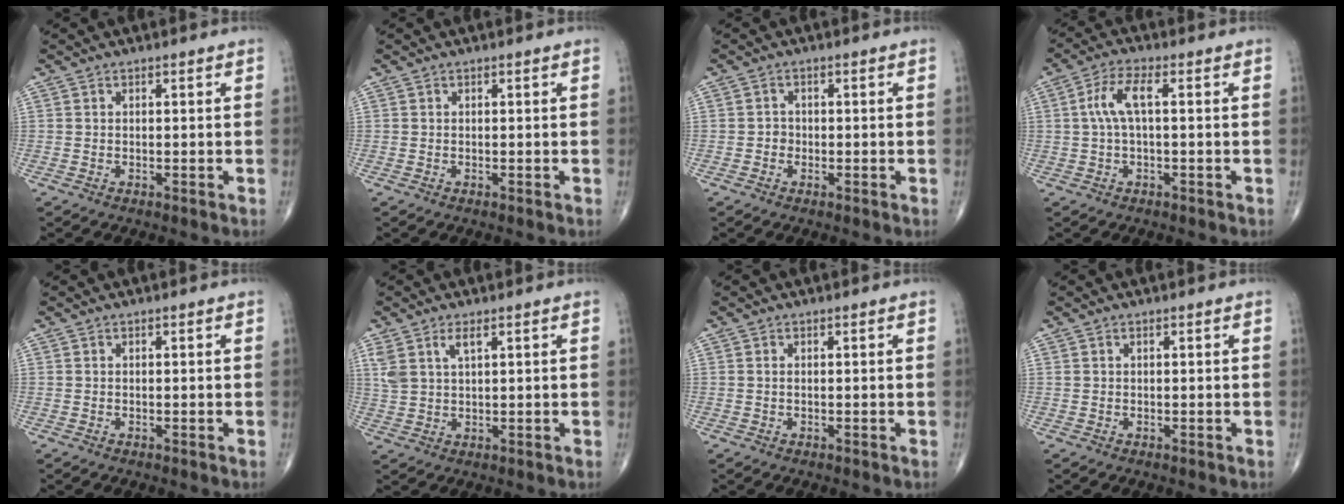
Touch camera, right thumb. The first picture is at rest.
{"total": 0.0}
{"total": 1.4, "force": [-0.5, 1.2, 0.3], "torque": [0.007, 0.006, -0.013]}
{"total": 5.5, "force": [0.6, 1.6, 5.2], "torque": [-0.125, 0.016, 0.010]}
{"total": 0.0}
{"total": 4.5, "force": [2.4, 1.8, 3.3], "torque": [-0.074, -0.002, 0.054]}
{"total": 0.0}
{"total": 0.0}